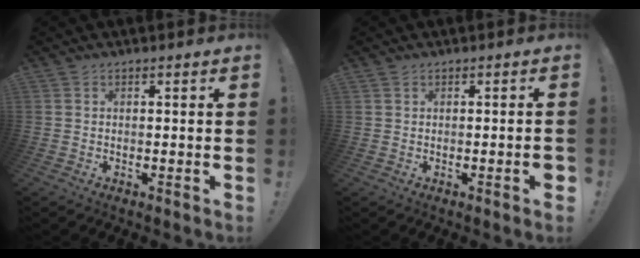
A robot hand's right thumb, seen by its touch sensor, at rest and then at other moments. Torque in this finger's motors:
{"motor_torque": [-0.02, 0.08, 0.12, 0.05, 0.01]}